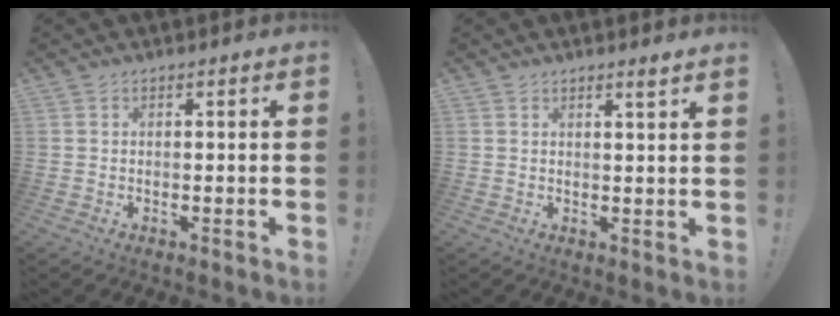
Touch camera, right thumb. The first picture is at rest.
{"total": 2.2, "force": [1.6, -0.9, 1.2], "torque": [-0.014, -0.014, 0.026]}